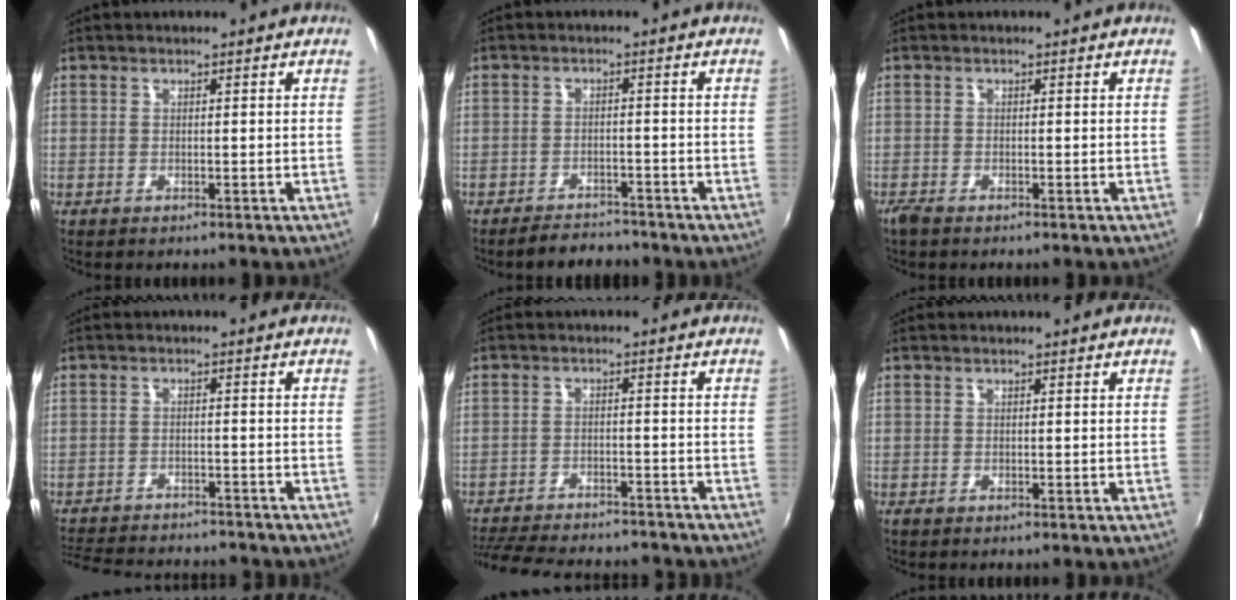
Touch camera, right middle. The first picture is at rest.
{"total": 4.5, "force": [-4.2, 1.7, 0.7], "torque": [-0.027, 0.007, -0.062]}
{"total": 1.6, "force": [-1.3, 0.4, 0.8], "torque": [-0.018, -0.006, -0.027]}
{"total": 14.6, "force": [-12.9, 3.9, 5.4], "torque": [-0.125, -0.009, -0.188]}
{"total": 18.3, "force": [-15.8, 5.0, 7.6], "torque": [-0.161, -0.016, -0.223]}
{"total": 0.0}